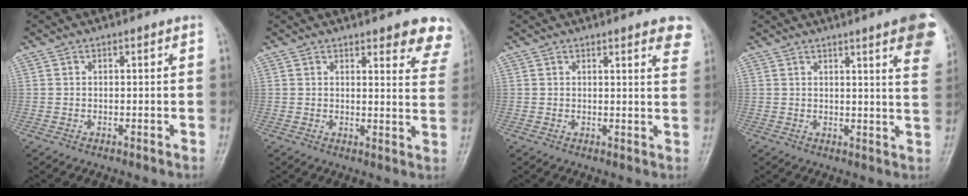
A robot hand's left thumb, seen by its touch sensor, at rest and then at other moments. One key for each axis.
{"total": 9.3, "fx": 7.6, "fy": 2.8, "fz": 4.6, "tx": -0.015, "ty": -0.038, "tz": 0.067}
{"total": 6.0, "fx": 4.3, "fy": 1.4, "fz": 4.0, "tx": -0.027, "ty": -0.016, "tz": 0.041}
{"total": 12.8, "fx": 7.3, "fy": 1.7, "fz": 10.4, "tx": -0.108, "ty": -0.025, "tz": 0.073}